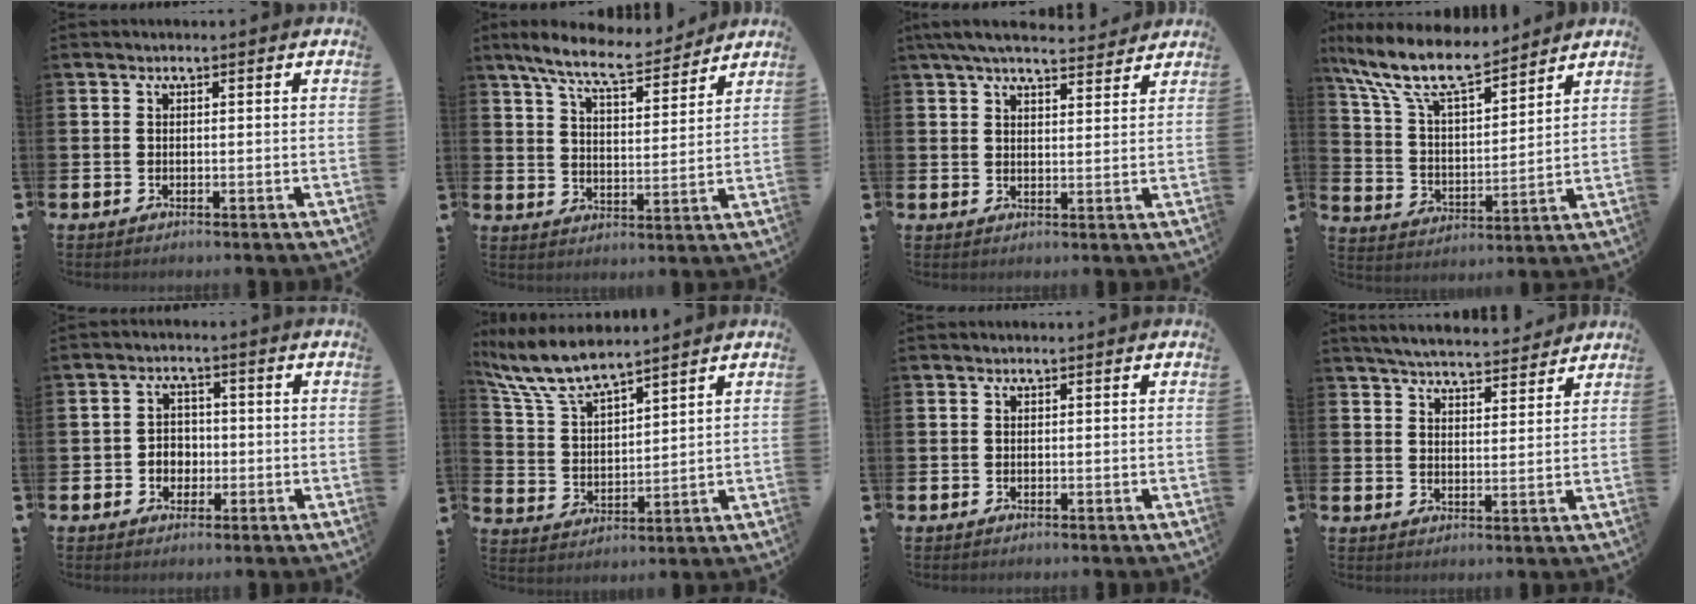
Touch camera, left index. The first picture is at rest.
{"total": 8.8, "force": [8.0, 1.3, 3.4], "torque": [-0.084, -0.039, 0.142]}
{"total": 6.0, "force": [5.5, 1.1, 2.0], "torque": [-0.046, -0.022, 0.100]}
{"total": 11.1, "force": [9.5, 2.6, 5.0], "torque": [-0.135, -0.050, 0.169]}
{"total": 2.9, "force": [-0.7, 2.6, 1.1], "torque": [-0.014, 0.002, -0.022]}
{"total": 7.8, "force": [7.2, 1.1, 2.8], "torque": [-0.085, -0.032, 0.129]}
{"total": 0.0}
{"total": 5.5, "force": [5.4, 0.6, 0.8], "torque": [-0.025, -0.032, 0.094]}